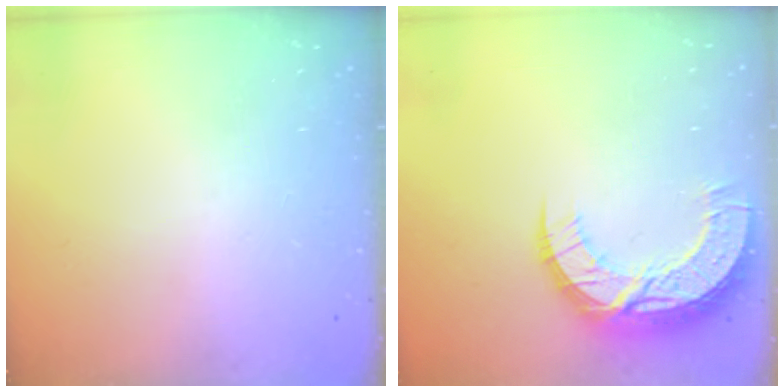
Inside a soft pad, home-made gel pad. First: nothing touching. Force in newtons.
{"total": 13.7, "press": 13.7, "slide": 1.0}